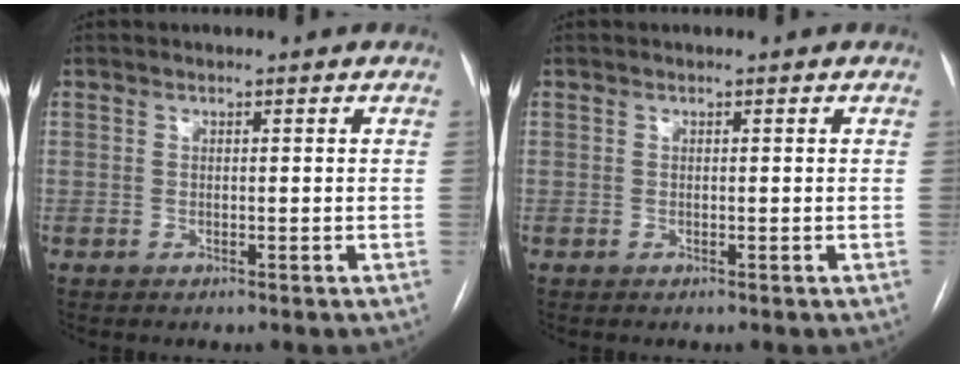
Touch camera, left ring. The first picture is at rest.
{"total": 0.0}